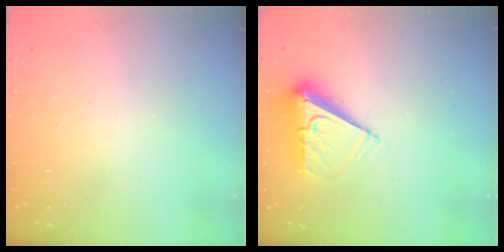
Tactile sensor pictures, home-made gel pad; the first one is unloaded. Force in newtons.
{"total": 7.5, "press": 7.5, "slide": 0.5}